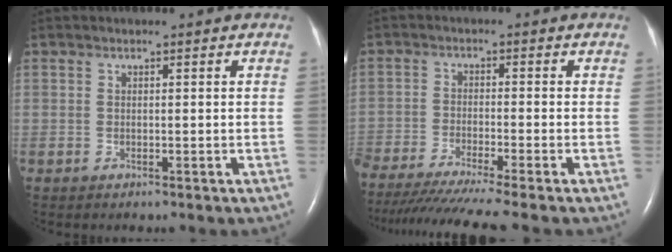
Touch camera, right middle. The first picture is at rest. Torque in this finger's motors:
{"motor_torque": [1.02, -1.12, 0.66, 0.21]}